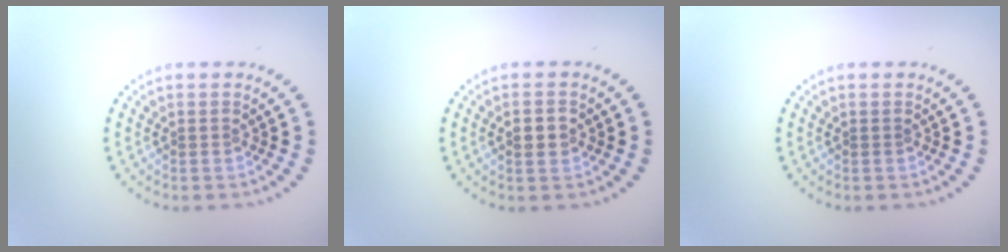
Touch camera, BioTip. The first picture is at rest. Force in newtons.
{"total": 2.2, "press": 2.1, "slide": 0.1}
{"total": 0.0}